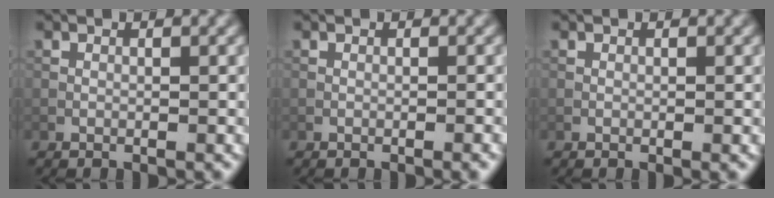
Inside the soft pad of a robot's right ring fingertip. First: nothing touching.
{"total": 0.9, "force": [-0.7, 0.2, 0.6], "torque": [-0.016, 0.004, -0.010]}
{"total": 0.0}